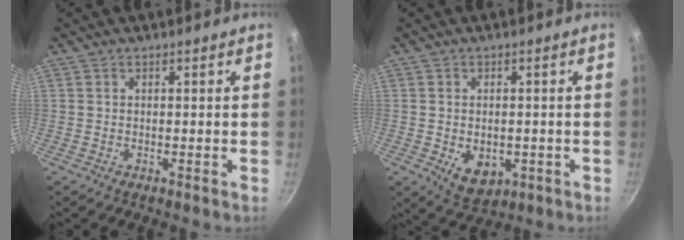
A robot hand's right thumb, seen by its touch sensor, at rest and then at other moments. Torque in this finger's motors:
{"motor_torque": [-0.51, 0.15, 0.23, 0.62, 0.04]}